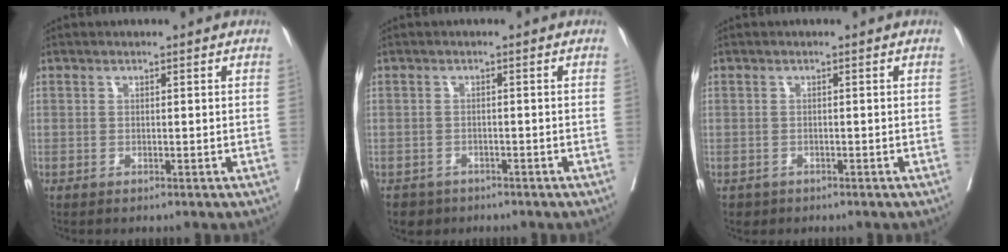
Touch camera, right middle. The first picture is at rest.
{"total": 2.9, "force": [-2.1, 2.0, 0.0], "torque": [-0.004, 0.005, -0.035]}
{"total": 1.5, "force": [-1.0, 1.1, 0.0], "torque": [-0.005, 0.002, -0.015]}